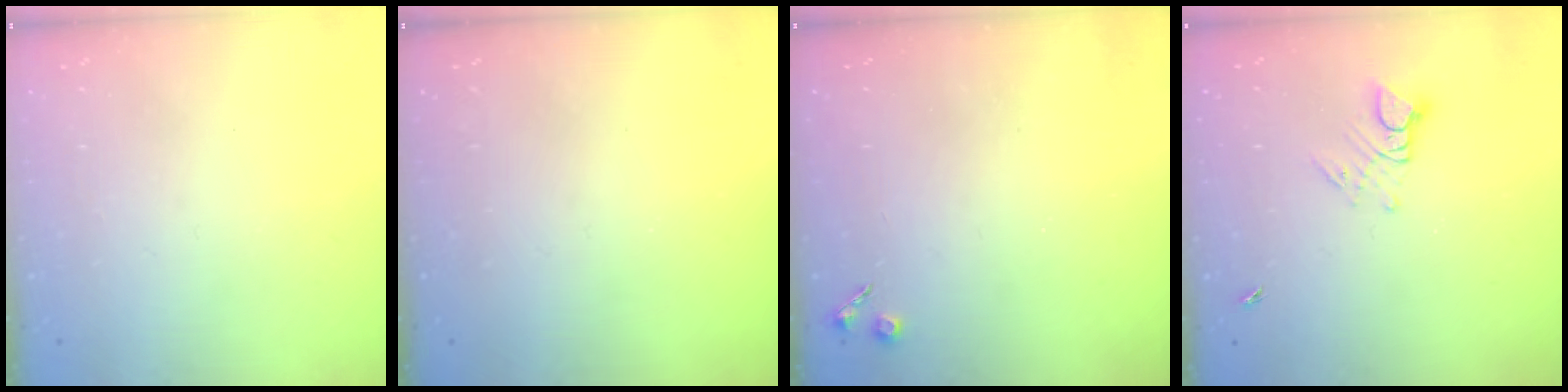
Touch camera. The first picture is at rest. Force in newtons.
{"total": 0.0}
{"total": 3.5, "press": 3.5, "slide": 0.5}
{"total": 5.1, "press": 5.1, "slide": 0.5}